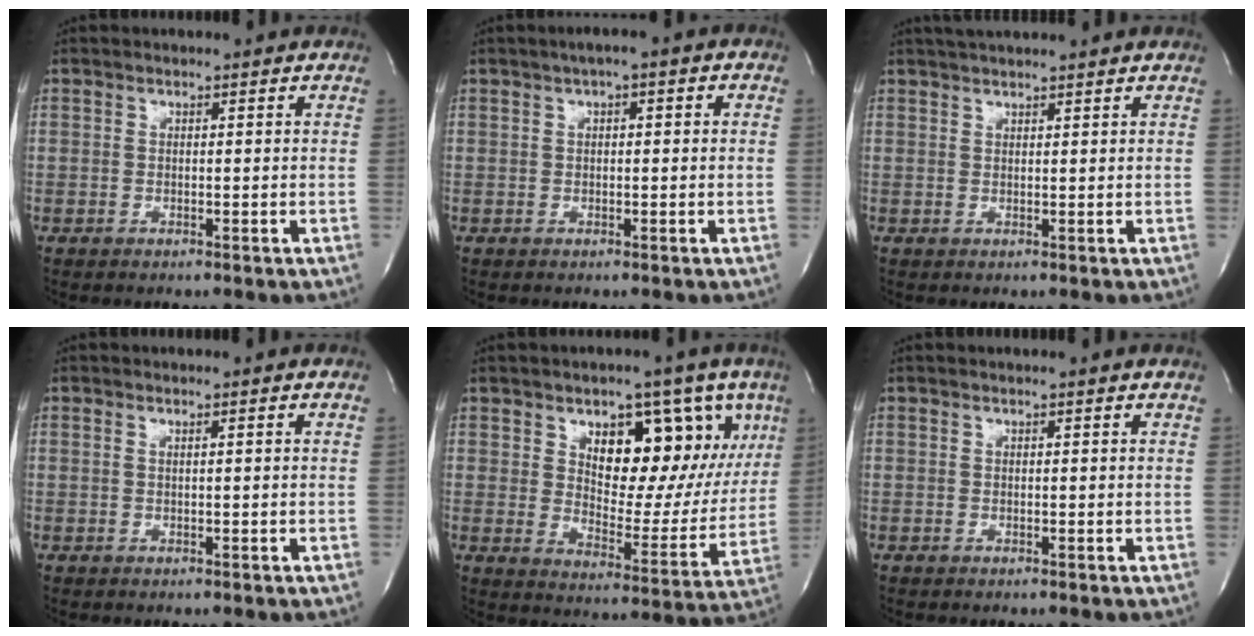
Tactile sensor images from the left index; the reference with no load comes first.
{"total": 3.4, "force": [1.2, 1.1, 3.0], "torque": [-0.046, 0.018, 0.011]}
{"total": 4.9, "force": [4.4, -0.2, 2.0], "torque": [-0.032, 0.029, 0.069]}
{"total": 0.6, "force": [0.3, -0.2, 0.5], "torque": [-0.020, -0.002, 0.010]}
{"total": 13.9, "force": [7.1, 7.1, 9.6], "torque": [-0.110, 0.004, 0.112]}
{"total": 1.3, "force": [1.2, -0.3, 0.4], "torque": [-0.014, 0.001, 0.020]}